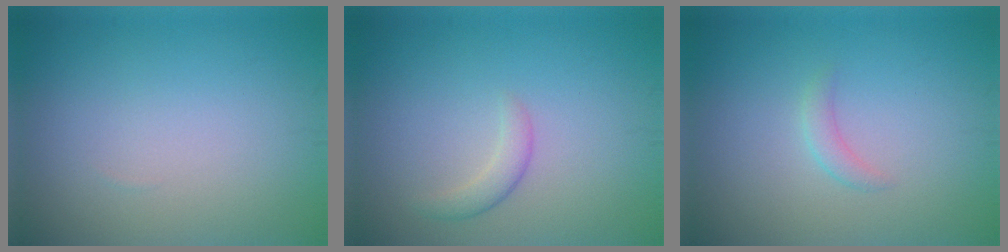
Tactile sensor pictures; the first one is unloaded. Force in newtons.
{"total": 1.6, "press": 1.6, "slide": 0.0}
{"total": 1.2, "press": 1.1, "slide": 0.0}